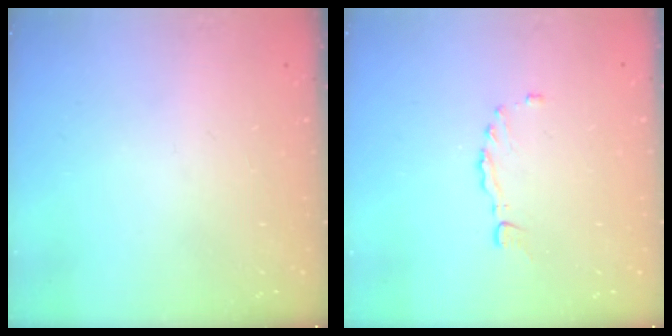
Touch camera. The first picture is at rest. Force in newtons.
{"total": 1.5, "press": 1.4, "slide": 0.4}